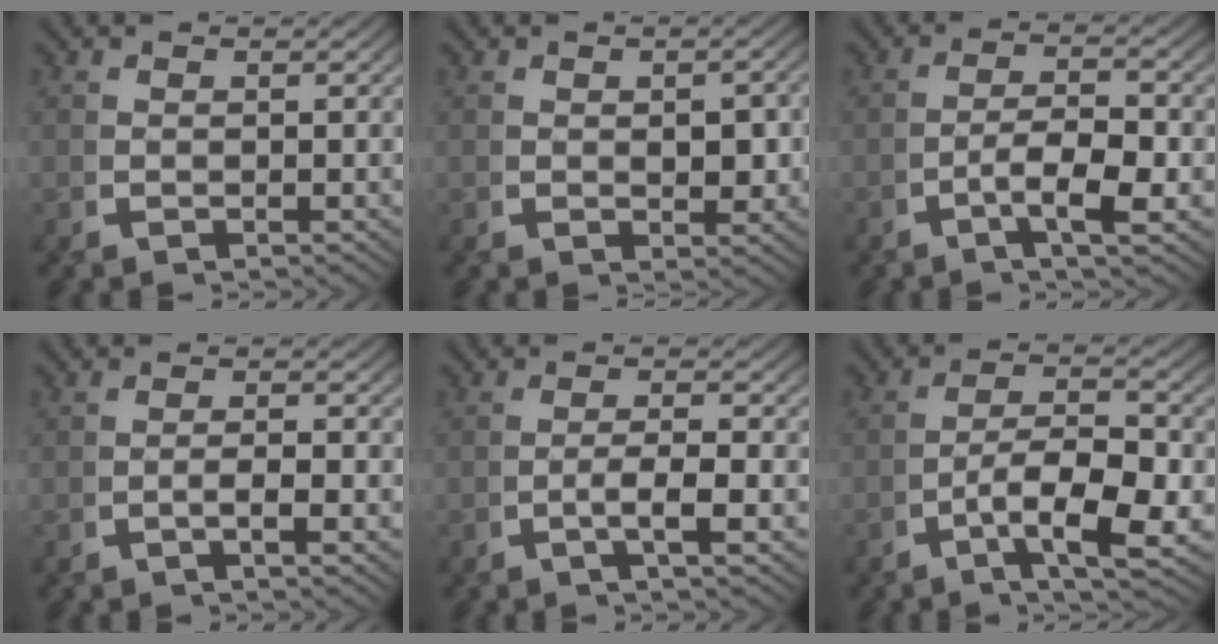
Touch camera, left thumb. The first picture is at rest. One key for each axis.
{"total": 2.3, "fx": 0.2, "fy": 1.3, "fz": 1.9, "tx": -0.025, "ty": -0.008, "tz": 0.006}
{"total": 5.2, "fx": -1.0, "fy": 1.8, "fz": 4.8, "tx": -0.092, "ty": -0.019, "tz": -0.013}
{"total": 2.0, "fx": -0.6, "fy": 0.0, "fz": 1.9, "tx": -0.036, "ty": 0.001, "tz": -0.012}
{"total": 3.3, "fx": -0.6, "fy": 0.4, "fz": 3.2, "tx": -0.065, "ty": -0.004, "tz": -0.010}
{"total": 7.9, "fx": -1.7, "fy": 3.3, "fz": 7.0, "tx": -0.123, "ty": -0.031, "tz": -0.019}